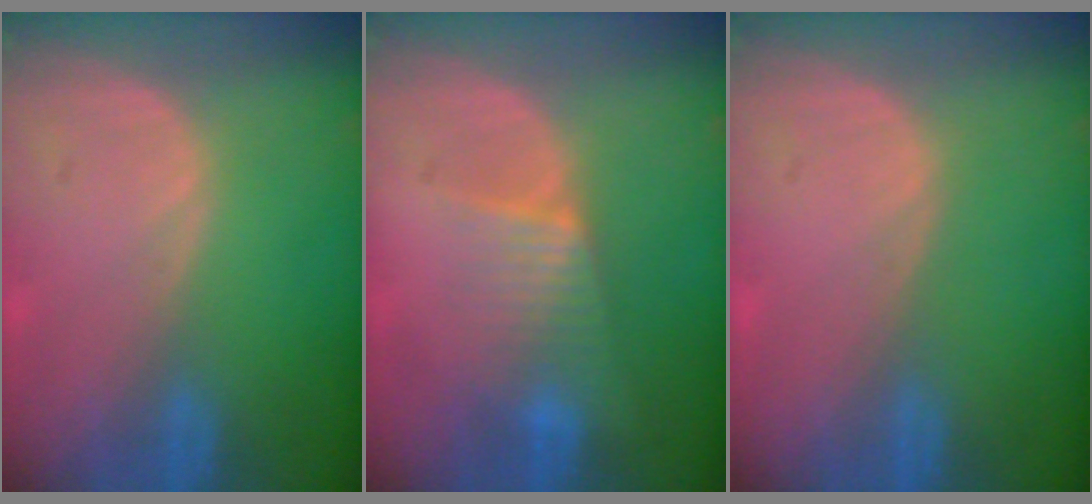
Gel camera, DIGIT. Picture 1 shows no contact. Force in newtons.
{"total": 4.7, "press": 4.6, "slide": 0.7}
{"total": 0.0}